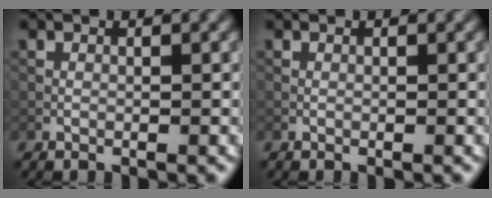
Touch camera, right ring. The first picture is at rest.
{"total": 0.0}